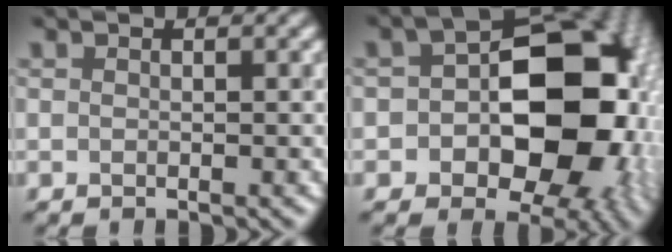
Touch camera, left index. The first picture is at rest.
{"total": 15.8, "force": [-1.9, 10.1, 11.9], "torque": [-0.135, 0.002, -0.034]}